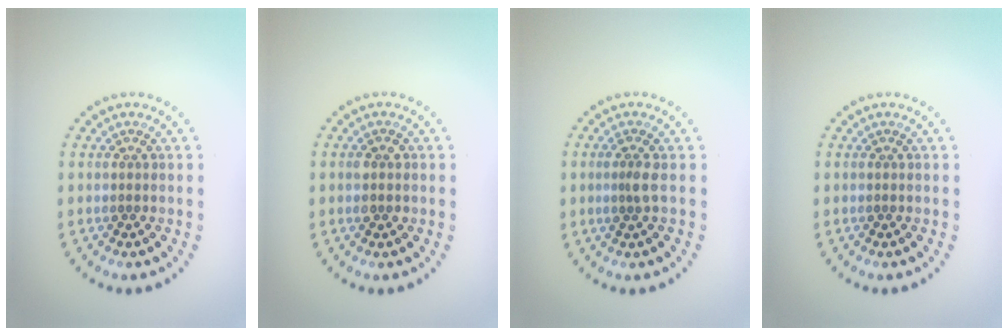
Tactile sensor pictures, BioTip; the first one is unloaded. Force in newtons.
{"total": 1.3, "press": 1.3, "slide": 0.1}
{"total": 1.4, "press": 1.1, "slide": 0.8}
{"total": 0.0}